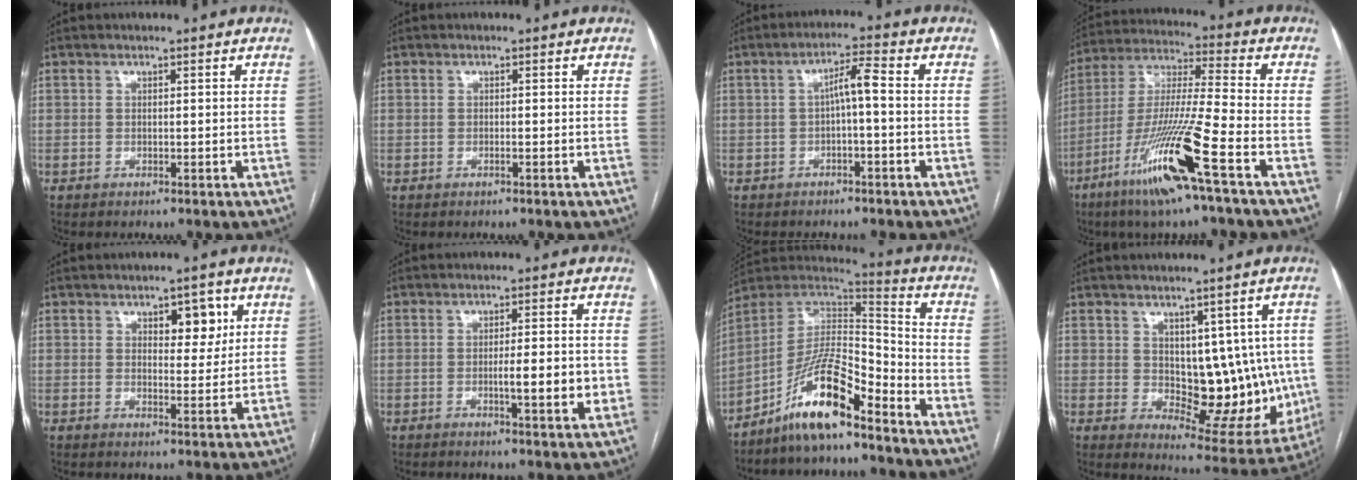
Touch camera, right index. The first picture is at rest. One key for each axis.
{"total": 0.0}
{"total": 4.2, "fx": -0.5, "fy": 0.8, "fz": 4.1, "tx": -0.068, "ty": 0.020, "tz": -0.007}
{"total": 16.4, "fx": -8.4, "fy": -0.6, "fz": 14.1, "tx": -0.295, "ty": -0.031, "tz": -0.161}
{"total": 5.3, "fx": 2.4, "fy": 2.5, "fz": 4.1, "tx": -0.049, "ty": 0.003, "tz": 0.033}
{"total": 6.1, "fx": -1.0, "fy": 0.8, "fz": 5.9, "tx": -0.088, "ty": -0.006, "tz": -0.015}
{"total": 13.4, "fx": -9.3, "fy": 2.8, "fz": 9.2, "tx": -0.169, "ty": 0.023, "tz": -0.169}
{"total": 13.3, "fx": 0.2, "fy": 7.2, "fz": 11.2, "tx": -0.120, "ty": 0.007, "tz": 0.028}